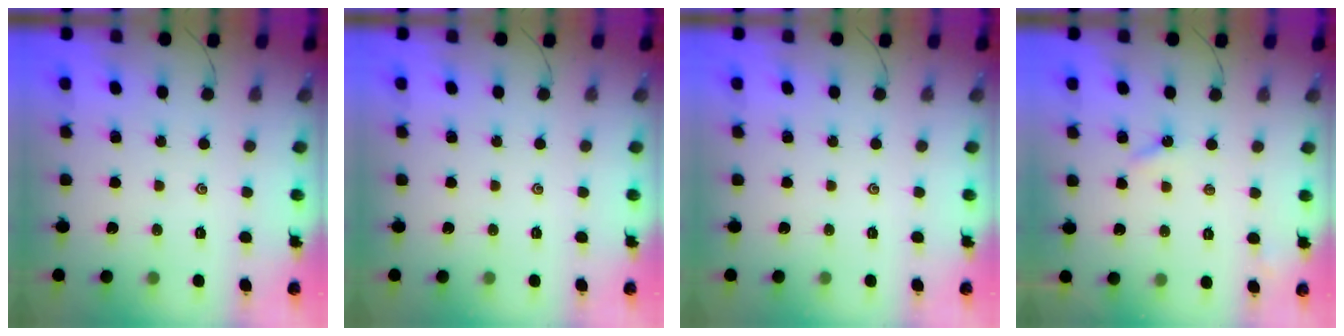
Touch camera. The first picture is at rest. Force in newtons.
{"total": 0.0}
{"total": 0.0}
{"total": 2.9, "press": 2.8, "slide": 0.3}